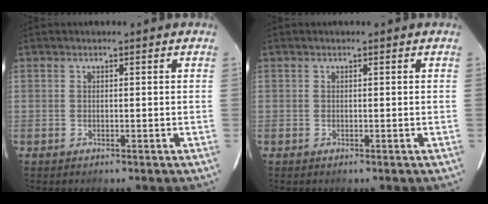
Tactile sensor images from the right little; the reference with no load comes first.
{"total": 0.0}